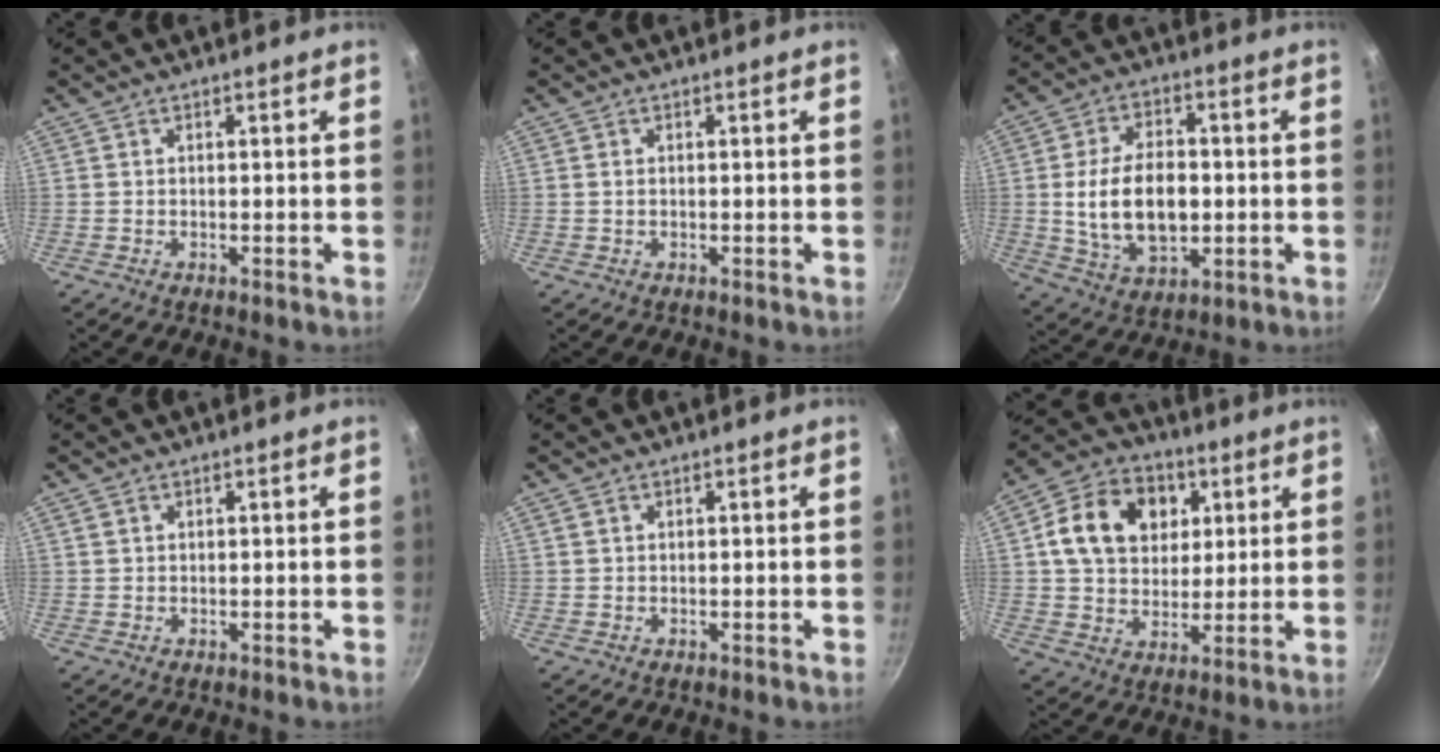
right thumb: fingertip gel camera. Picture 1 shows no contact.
{"total": 0.6, "force": [0.0, 0.4, 0.4], "torque": [-0.007, 0.002, 0.000]}
{"total": 14.6, "force": [-0.7, 8.9, 11.5], "torque": [-0.183, 0.006, -0.003]}
{"total": 1.1, "force": [0.6, 0.8, 0.4], "torque": [-0.006, 0.001, 0.010]}
{"total": 0.9, "force": [0.5, 0.6, 0.3], "torque": [-0.005, 0.001, 0.008]}
{"total": 15.9, "force": [4.6, 12.2, 9.1], "torque": [-0.130, 0.003, 0.068]}